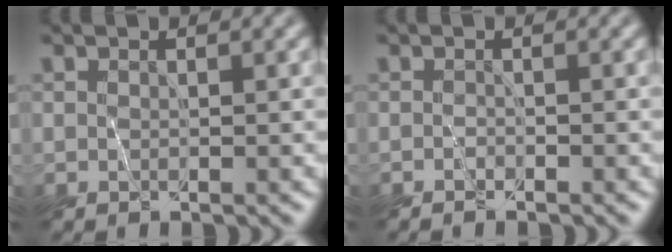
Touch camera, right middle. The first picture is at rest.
{"total": 1.0, "force": [-0.9, -0.3, -0.2], "torque": [0.002, -0.002, -0.020]}